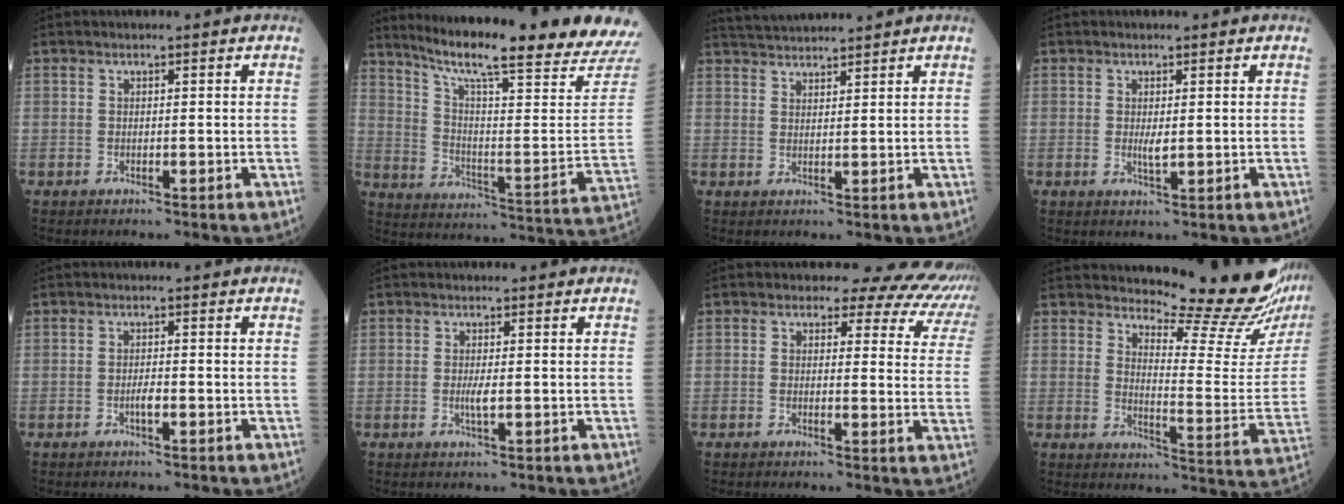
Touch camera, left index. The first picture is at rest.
{"total": 24.6, "force": [21.4, -0.4, 12.3], "torque": [-0.202, -0.087, 0.286]}
{"total": 5.6, "force": [5.5, -0.1, 1.2], "torque": [-0.030, 0.030, 0.094]}
{"total": 1.6, "force": [-0.2, 0.5, 1.5], "torque": [-0.033, -0.009, 0.000]}
{"total": 1.5, "force": [-1.0, 0.3, 1.2], "torque": [-0.025, -0.004, -0.018]}
{"total": 1.7, "force": [-0.5, 0.3, 1.6], "torque": [-0.038, -0.007, -0.008]}
{"total": 12.6, "force": [11.2, 4.7, 3.3], "torque": [-0.012, -0.038, 0.082]}
{"total": 18.7, "force": [17.7, 0.1, 6.0], "torque": [-0.088, -0.139, 0.206]}